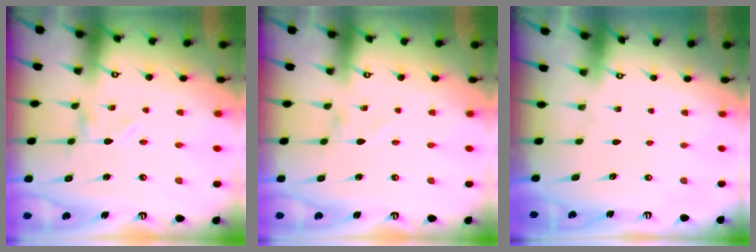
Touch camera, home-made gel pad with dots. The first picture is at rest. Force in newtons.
{"total": 0.9, "press": 0.9, "slide": 0.0}
{"total": 0.0}